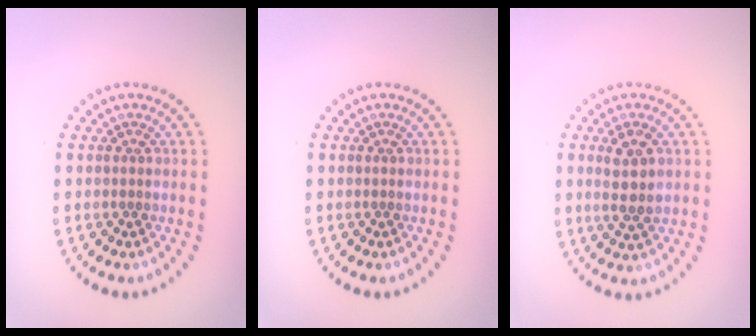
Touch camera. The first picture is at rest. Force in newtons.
{"total": 0.0}
{"total": 2.9, "press": 2.8, "slide": 0.9}